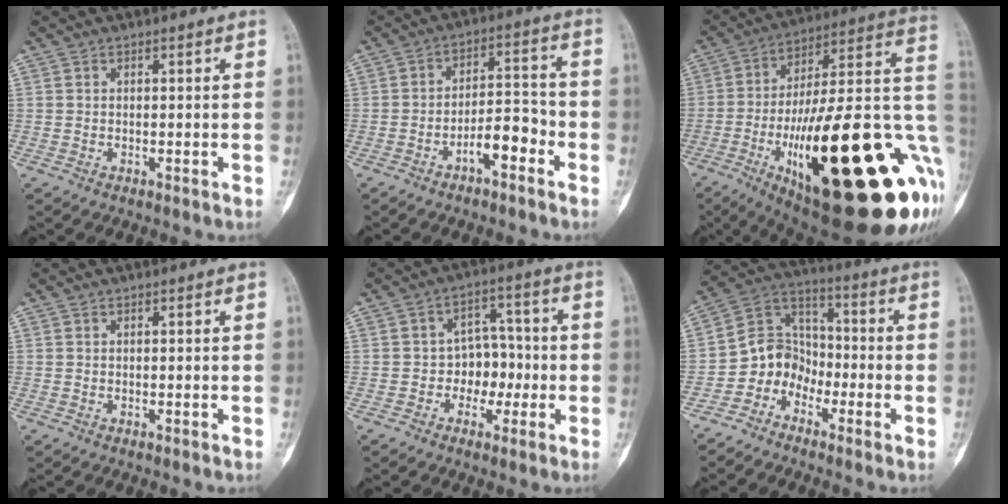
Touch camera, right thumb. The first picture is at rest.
{"total": 7.2, "force": [-3.6, 2.9, 5.5], "torque": [-0.074, 0.042, -0.063]}
{"total": 41.4, "force": [-10.9, 12.7, 37.8], "torque": [-0.466, 0.033, -0.161]}
{"total": 0.0}
{"total": 7.0, "force": [-1.6, 5.5, 3.9], "torque": [-0.011, 0.035, -0.036]}
{"total": 8.7, "force": [-4.7, 7.0, 2.0], "torque": [-0.005, 0.077, -0.102]}